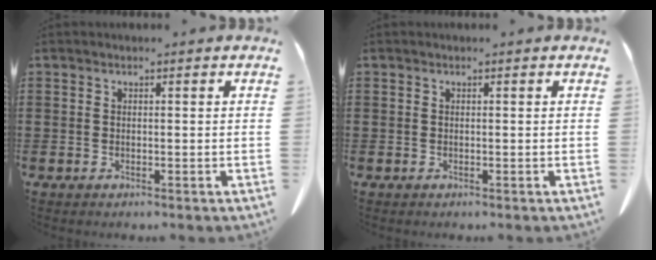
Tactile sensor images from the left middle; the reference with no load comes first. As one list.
[{"total": 0.0}]